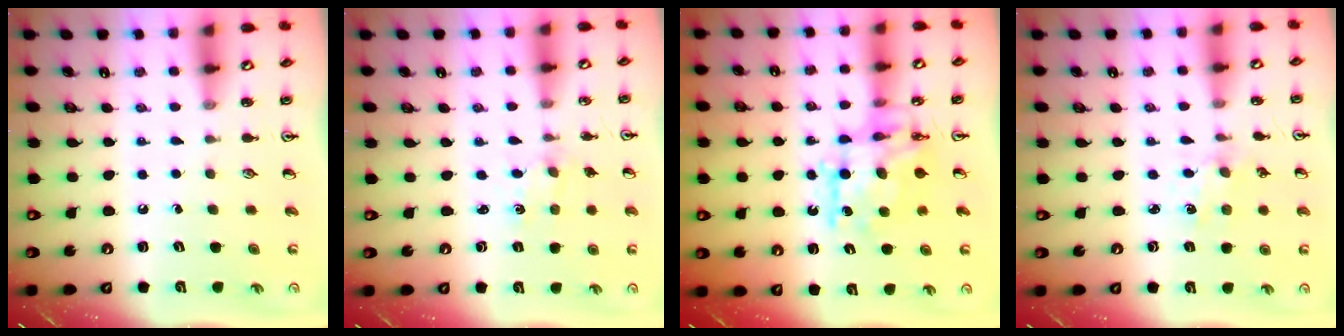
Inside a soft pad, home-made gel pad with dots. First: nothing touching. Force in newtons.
{"total": 0.0}
{"total": 11.5, "press": 11.4, "slide": 1.0}
{"total": 1.4, "press": 1.4, "slide": 0.2}